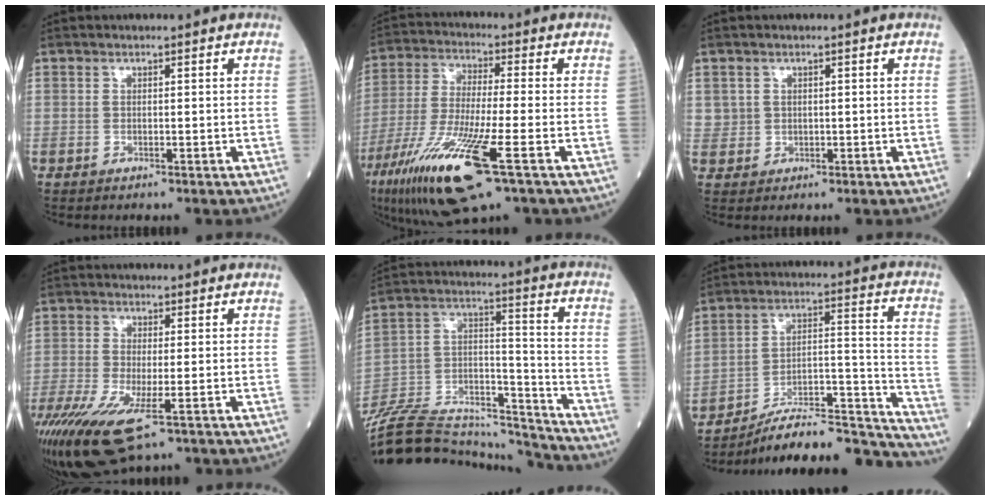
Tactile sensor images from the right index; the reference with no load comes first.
{"total": 16.6, "force": [-8.1, 1.4, 14.5], "torque": [-0.312, -0.047, -0.149]}
{"total": 2.2, "force": [0.8, 2.1, 0.1], "torque": [0.012, 0.003, 0.012]}
{"total": 15.6, "force": [-8.8, 4.9, 11.9], "torque": [-0.282, -0.049, -0.150]}
{"total": 24.7, "force": [-23.2, 4.5, 7.2], "torque": [-0.160, 0.025, -0.375]}
{"total": 21.5, "force": [-20.2, 1.9, 7.2], "torque": [-0.063, 0.043, -0.307]}